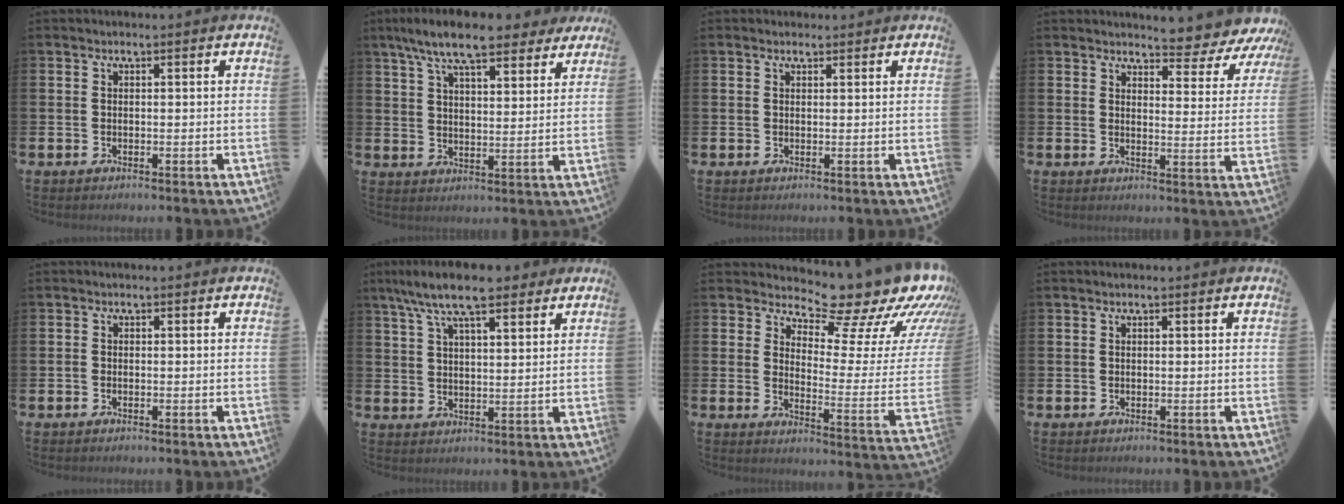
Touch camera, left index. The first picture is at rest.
{"total": 10.1, "force": [8.7, 2.2, 4.5], "torque": [-0.100, -0.031, 0.158]}
{"total": 1.1, "force": [1.0, 0.6, 0.1], "torque": [0.010, 0.001, 0.015]}
{"total": 4.7, "force": [4.6, 0.9, 0.5], "torque": [-0.012, -0.047, 0.075]}
{"total": 0.6, "force": [-0.4, 0.3, 0.4], "torque": [-0.010, 0.001, -0.007]}
{"total": 9.2, "force": [7.7, 2.4, 4.6], "torque": [-0.105, -0.018, 0.139]}
{"total": 11.5, "force": [10.3, 3.5, 3.9], "torque": [-0.058, -0.103, 0.164]}
{"total": 0.0}